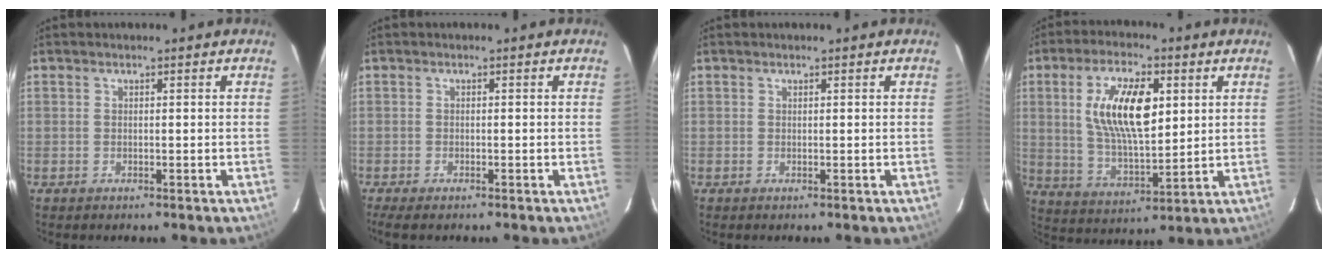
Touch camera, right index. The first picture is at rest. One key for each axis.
{"total": 3.0, "fx": -2.4, "fy": 0.5, "fz": 1.8, "tx": -0.043, "ty": -0.014, "tz": -0.041}
{"total": 0.0}
{"total": 14.3, "fx": 3.8, "fy": 5.9, "fz": 12.5, "tx": -0.232, "ty": 0.006, "tz": 0.076}